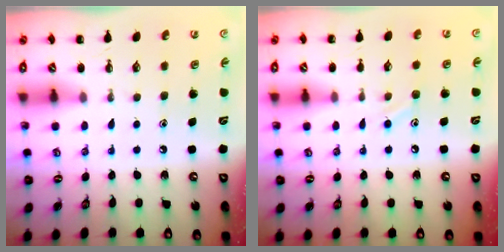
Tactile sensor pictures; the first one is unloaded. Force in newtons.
{"total": 6.3, "press": 6.1, "slide": 1.6}